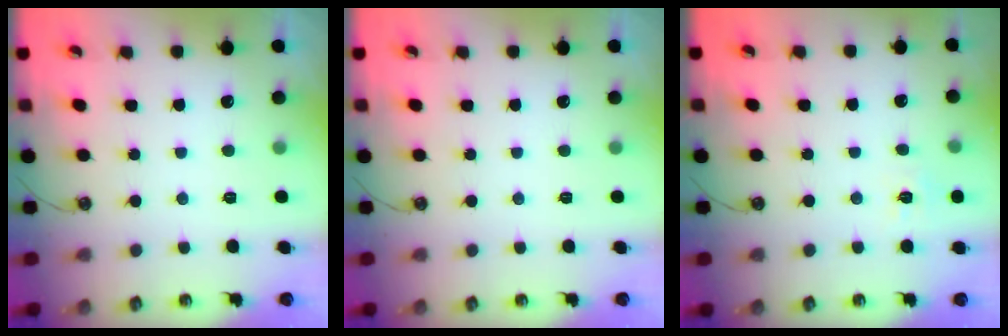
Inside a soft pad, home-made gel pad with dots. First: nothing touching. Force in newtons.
{"total": 0.0}
{"total": 5.5, "press": 5.4, "slide": 0.6}